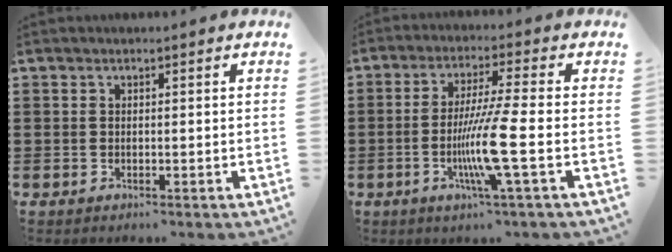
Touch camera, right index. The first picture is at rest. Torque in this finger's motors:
{"motor_torque": [2.14, 0.00, 0.52, 0.21]}